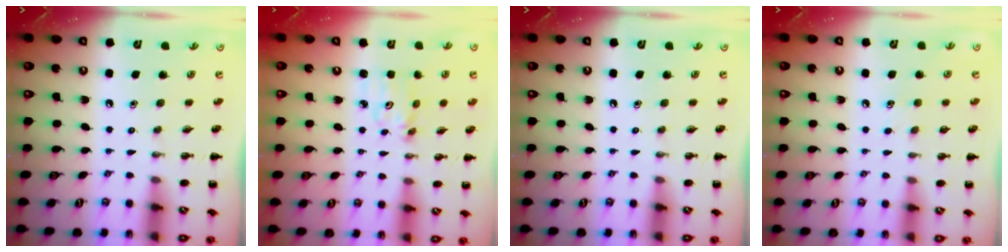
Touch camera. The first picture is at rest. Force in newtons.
{"total": 2.7, "press": 2.7, "slide": 0.3}
{"total": 0.0}
{"total": 3.3, "press": 3.2, "slide": 1.0}